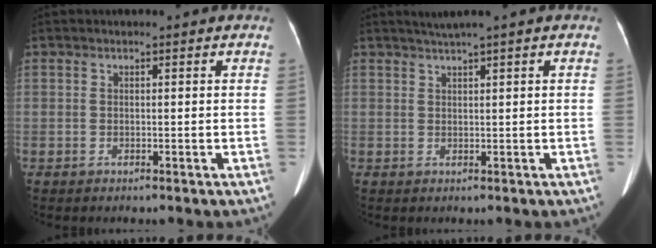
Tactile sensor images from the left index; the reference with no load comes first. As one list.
[{"total": 1.8, "force": [1.4, -0.5, 1.1], "torque": [-0.021, 0.008, 0.030]}]